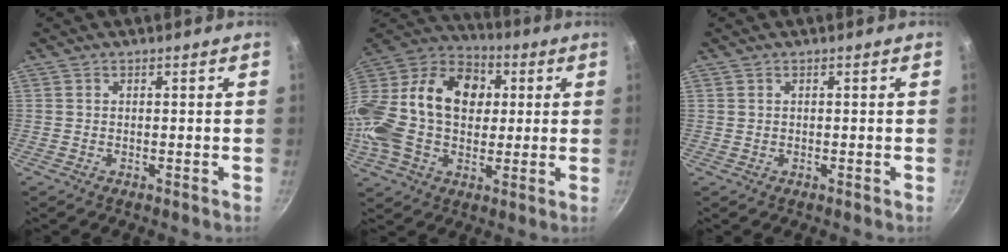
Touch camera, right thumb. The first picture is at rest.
{"total": 27.5, "force": [2.7, 19.4, 19.3], "torque": [-0.373, 0.044, 0.033]}
{"total": 0.0}